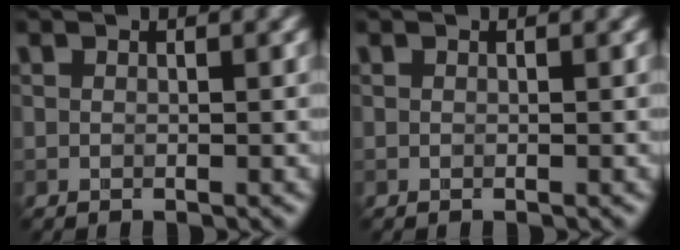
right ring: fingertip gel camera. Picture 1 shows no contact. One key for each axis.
{"total": 0.0}